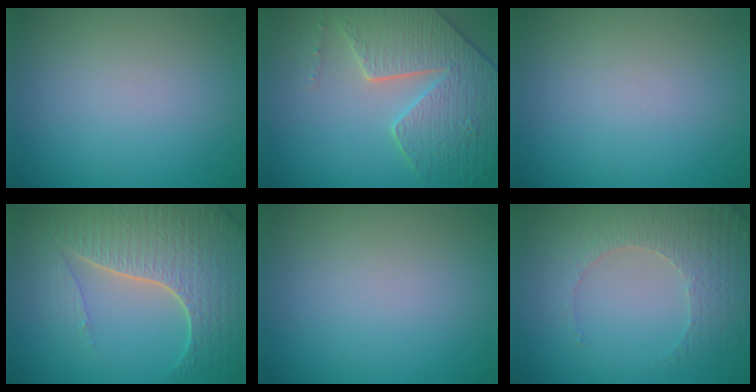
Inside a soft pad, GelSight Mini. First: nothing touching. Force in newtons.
{"total": 7.0, "press": 5.9, "slide": 3.9}
{"total": 0.0}
{"total": 7.6, "press": 5.6, "slide": 5.1}
{"total": 0.0}
{"total": 4.7, "press": 3.5, "slide": 3.1}